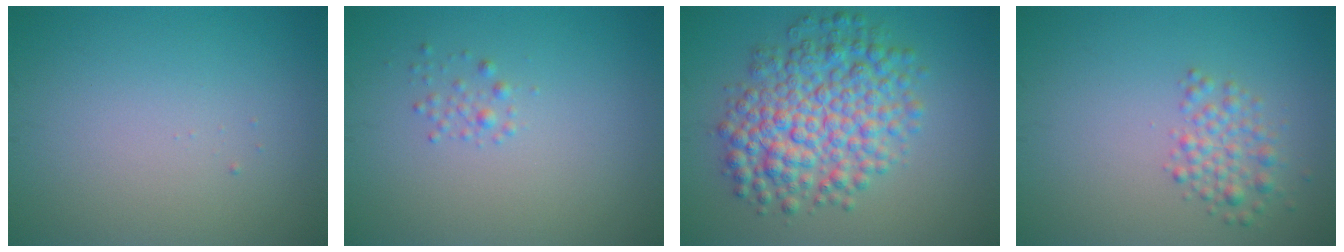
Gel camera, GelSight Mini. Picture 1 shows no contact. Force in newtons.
{"total": 0.9, "press": 0.9, "slide": 0.1}
{"total": 7.7, "press": 7.7, "slide": 0.1}
{"total": 2.3, "press": 2.3, "slide": 0.1}